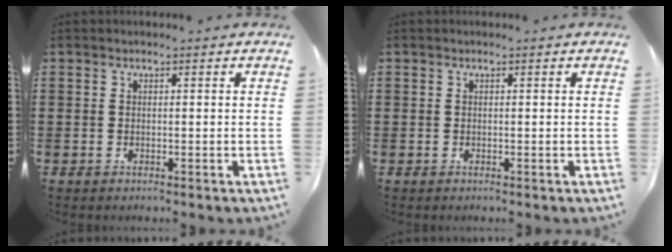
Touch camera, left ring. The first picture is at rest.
{"total": 0.0}